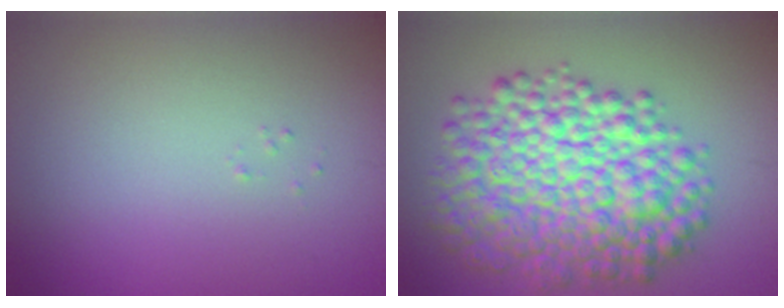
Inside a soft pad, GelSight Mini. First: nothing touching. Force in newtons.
{"total": 10.5, "press": 10.5, "slide": 0.2}